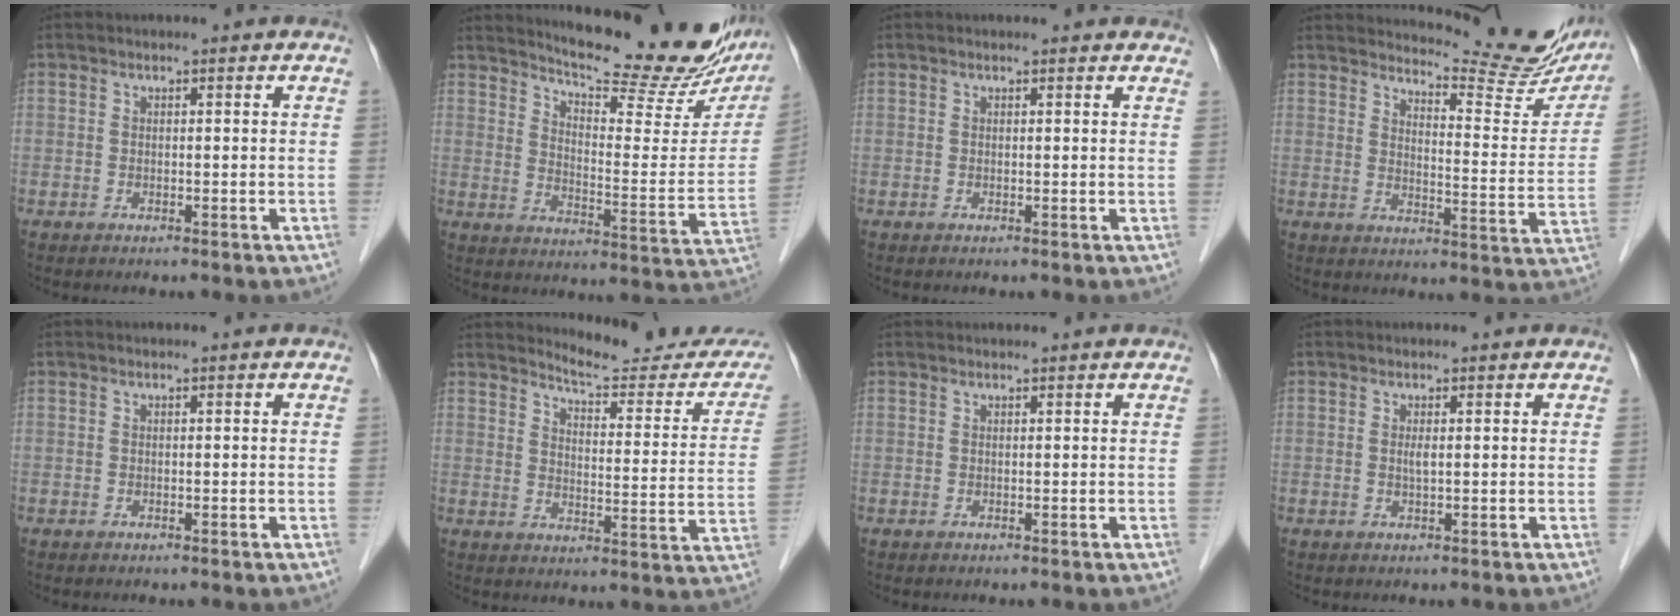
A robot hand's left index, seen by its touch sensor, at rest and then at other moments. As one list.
[{"total": 22.8, "force": [20.2, 3.5, 10.0], "torque": [-0.147, -0.066, 0.255]}, {"total": 3.7, "force": [3.4, 1.1, 1.0], "torque": [-0.010, 0.011, 0.028]}, {"total": 18.0, "force": [16.8, 2.9, 5.8], "torque": [-0.069, -0.075, 0.190]}, {"total": 0.0}, {"total": 16.0, "force": [15.5, 2.0, 3.5], "torque": [-0.033, -0.079, 0.174]}, {"total": 1.8, "force": [1.8, 0.2, 0.3], "torque": [-0.006, 0.022, 0.027]}, {"total": 1.0, "force": [0.3, 0.1, 0.9], "torque": [-0.024, 0.000, 0.006]}]